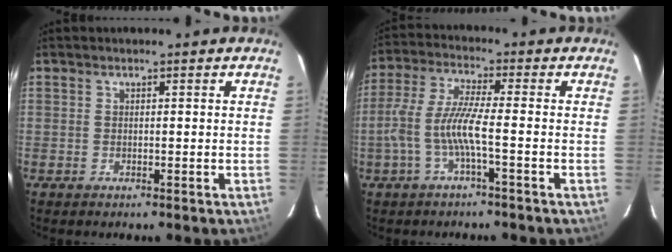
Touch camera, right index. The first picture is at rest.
{"total": 7.9, "force": [-2.6, 0.3, 7.4], "torque": [-0.167, 0.001, -0.046]}